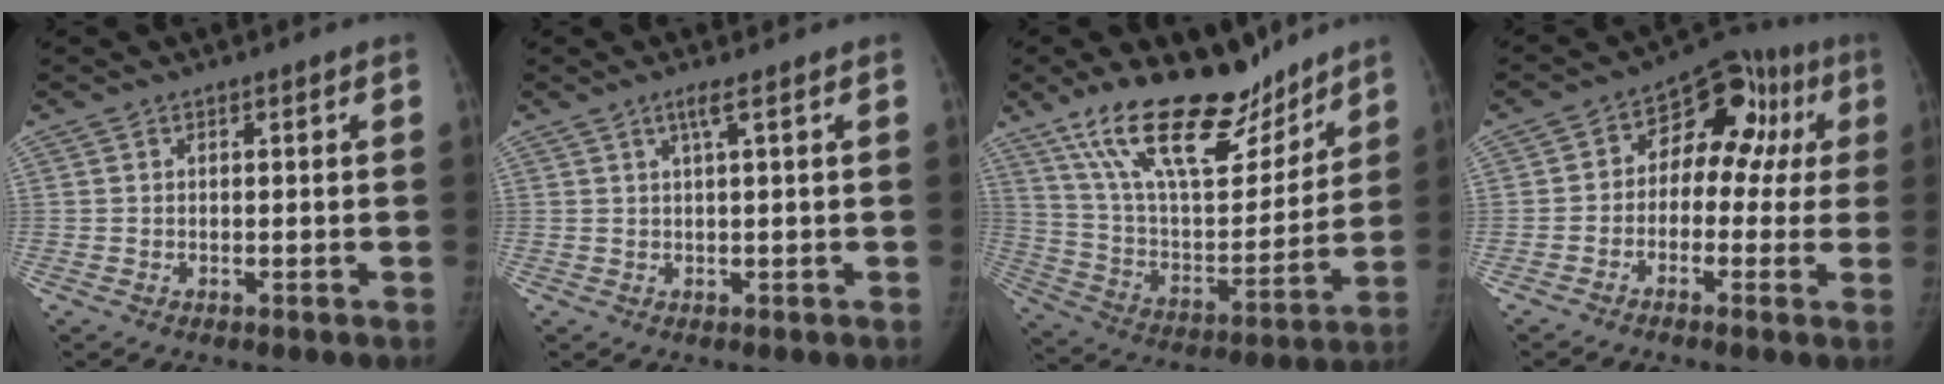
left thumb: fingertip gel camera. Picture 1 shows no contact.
{"total": 1.9, "force": [0.9, -0.3, 1.6], "torque": [-0.040, 0.004, 0.021]}
{"total": 24.1, "force": [17.5, 9.4, 13.6], "torque": [-0.190, -0.078, 0.302]}
{"total": 13.3, "force": [1.6, 9.5, 9.1], "torque": [-0.055, 0.055, 0.007]}